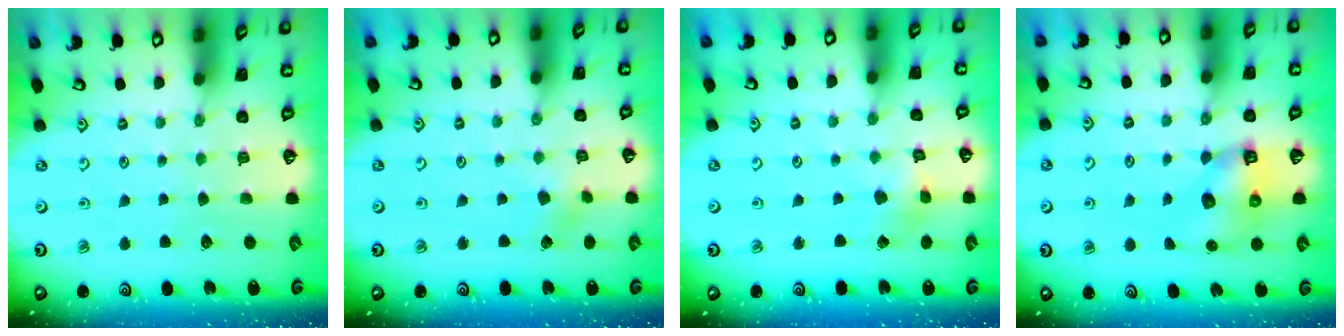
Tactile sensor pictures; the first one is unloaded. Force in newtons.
{"total": 2.7, "press": 2.7, "slide": 0.4}
{"total": 2.6, "press": 2.6, "slide": 0.3}
{"total": 7.3, "press": 7.2, "slide": 1.0}